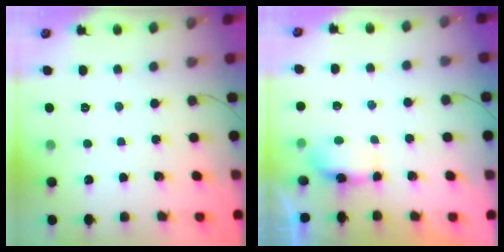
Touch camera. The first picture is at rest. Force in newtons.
{"total": 6.0, "press": 5.1, "slide": 3.2}